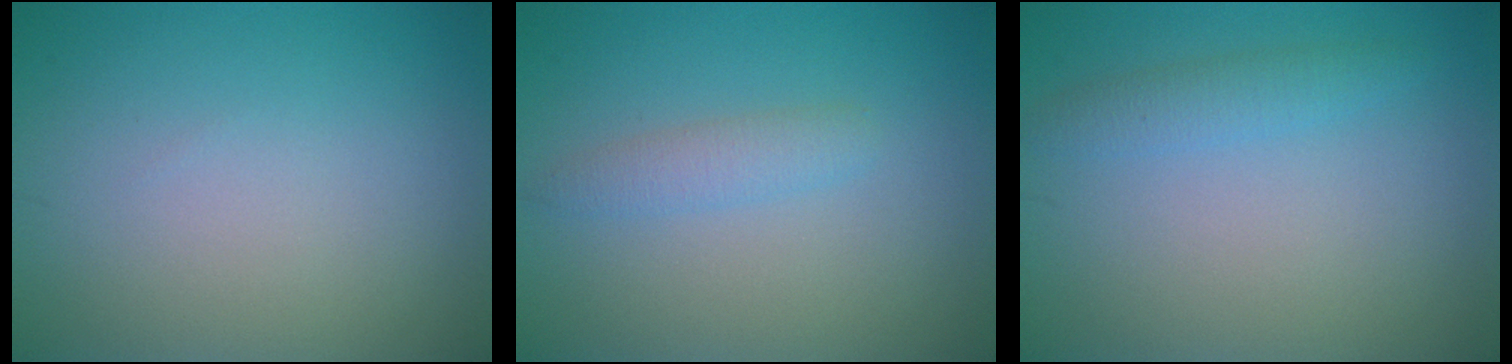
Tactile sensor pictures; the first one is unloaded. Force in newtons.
{"total": 1.7, "press": 1.7, "slide": 0.1}
{"total": 1.7, "press": 1.7, "slide": 0.0}